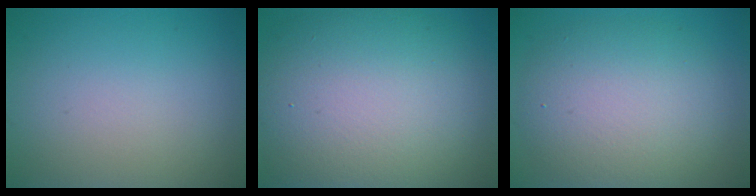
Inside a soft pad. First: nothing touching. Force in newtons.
{"total": 13.6, "press": 13.6, "slide": 1.1}
{"total": 7.6, "press": 7.5, "slide": 0.6}